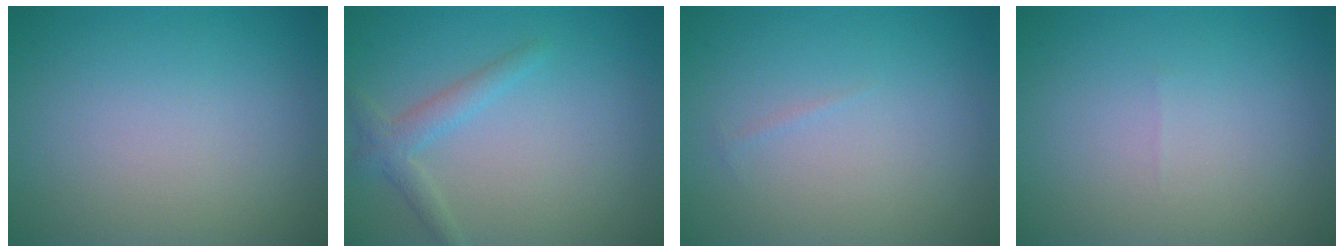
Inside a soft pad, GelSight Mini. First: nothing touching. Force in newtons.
{"total": 2.1, "press": 2.1, "slide": 0.1}
{"total": 0.8, "press": 0.8, "slide": 0.2}
{"total": 0.0}